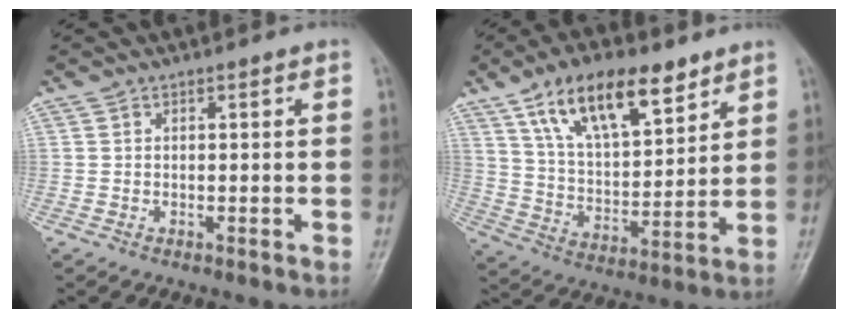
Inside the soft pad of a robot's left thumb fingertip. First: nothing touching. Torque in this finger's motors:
{"motor_torque": [0.77, 0.66, 1.44, -1.33, 0.29]}